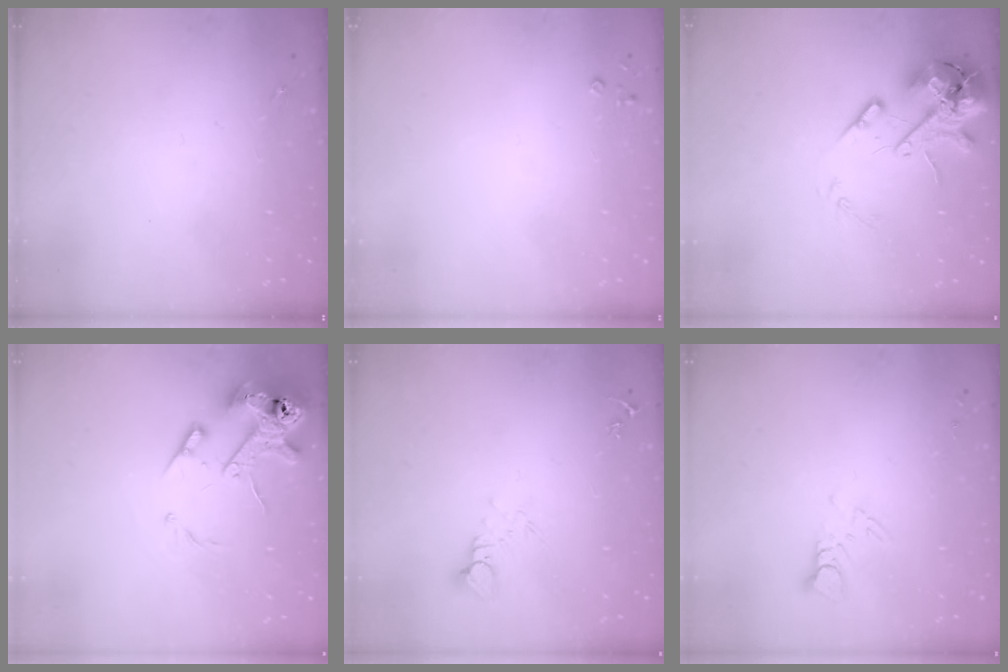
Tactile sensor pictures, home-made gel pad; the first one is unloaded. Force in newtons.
{"total": 2.2, "press": 2.2, "slide": 0.3}
{"total": 14.0, "press": 13.8, "slide": 2.4}
{"total": 14.4, "press": 14.2, "slide": 2.1}
{"total": 5.5, "press": 5.5, "slide": 0.4}
{"total": 3.8, "press": 3.8, "slide": 0.3}